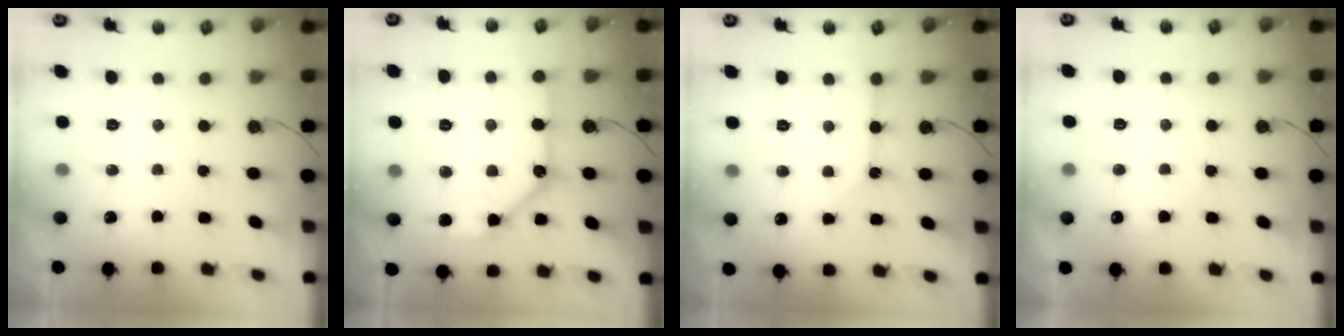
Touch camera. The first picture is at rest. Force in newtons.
{"total": 12.3, "press": 12.2, "slide": 0.9}
{"total": 2.6, "press": 2.5, "slide": 0.3}
{"total": 3.0, "press": 3.0, "slide": 0.4}